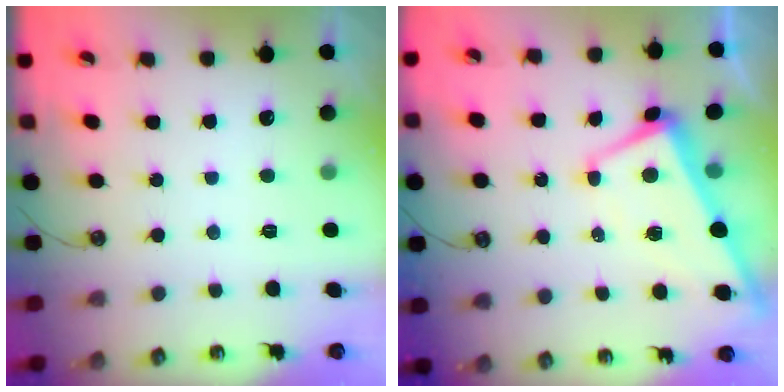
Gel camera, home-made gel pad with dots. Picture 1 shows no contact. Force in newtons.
{"total": 1.5, "press": 1.3, "slide": 0.8}